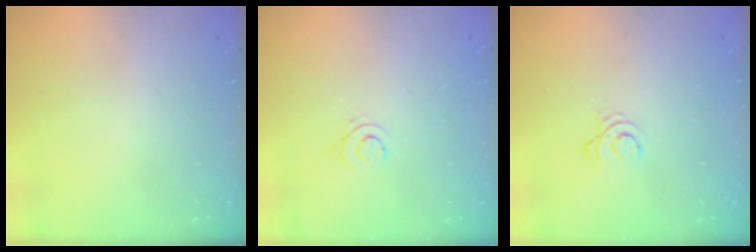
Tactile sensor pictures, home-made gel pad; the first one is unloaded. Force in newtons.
{"total": 4.0, "press": 3.9, "slide": 0.5}
{"total": 2.2, "press": 2.2, "slide": 0.3}